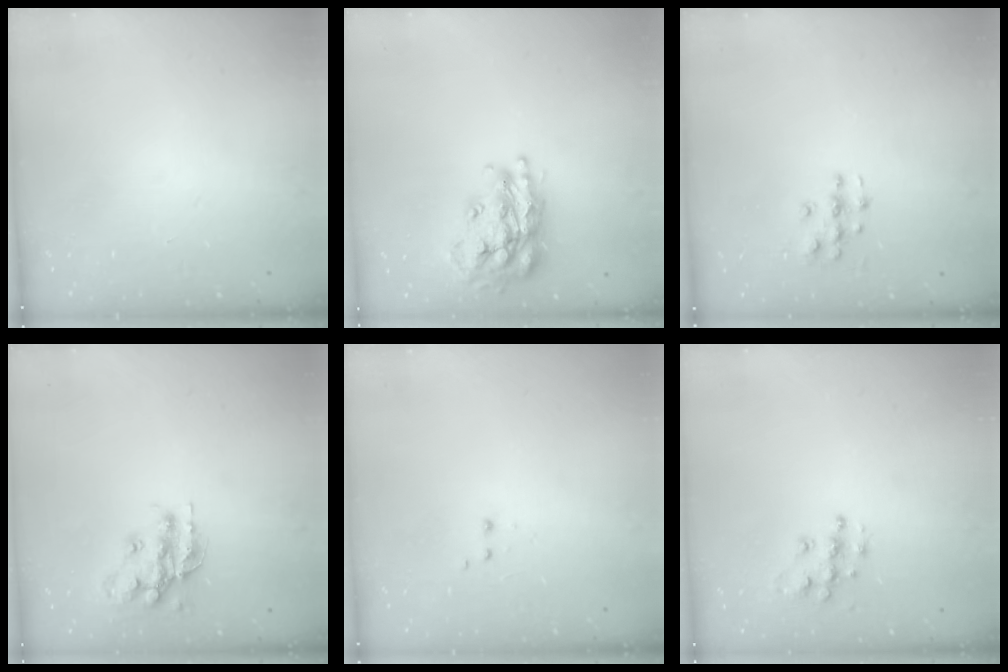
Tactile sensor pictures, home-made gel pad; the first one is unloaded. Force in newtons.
{"total": 19.5, "press": 19.5, "slide": 1.8}
{"total": 3.7, "press": 3.7, "slide": 0.1}
{"total": 15.4, "press": 15.4, "slide": 1.0}
{"total": 1.9, "press": 1.8, "slide": 0.5}
{"total": 9.9, "press": 9.9, "slide": 0.7}